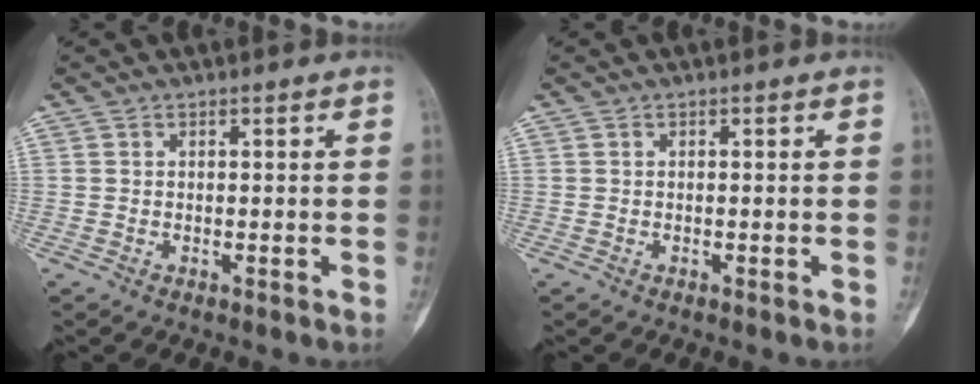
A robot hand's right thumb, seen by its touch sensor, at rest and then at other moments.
{"total": 0.0}